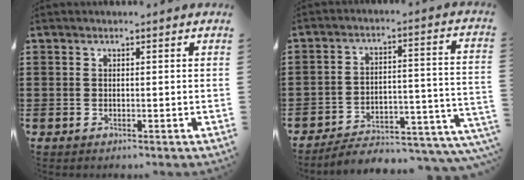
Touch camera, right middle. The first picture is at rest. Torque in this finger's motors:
{"motor_torque": [1.41, -0.73, 0.57, 0.13]}